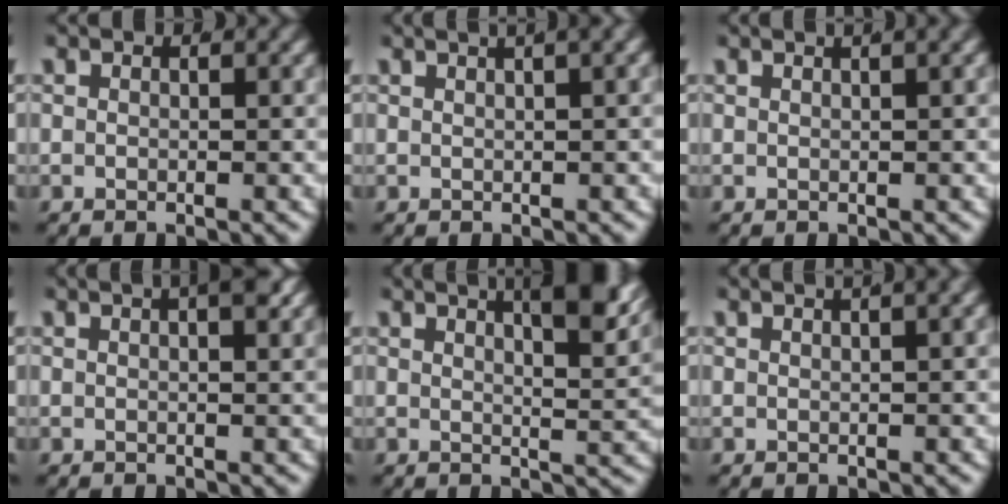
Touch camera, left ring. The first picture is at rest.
{"total": 4.4, "force": [2.6, 0.8, 3.5], "torque": [-0.027, 0.026, 0.035]}
{"total": 2.1, "force": [1.4, -0.1, 1.6], "torque": [-0.005, 0.018, 0.018]}
{"total": 3.5, "force": [1.8, 0.6, 2.9], "torque": [-0.031, 0.015, 0.024]}
{"total": 7.4, "force": [4.4, 1.8, 5.7], "torque": [-0.072, 0.002, 0.066]}
{"total": 3.4, "force": [2.1, 0.3, 2.6], "torque": [-0.016, 0.022, 0.028]}